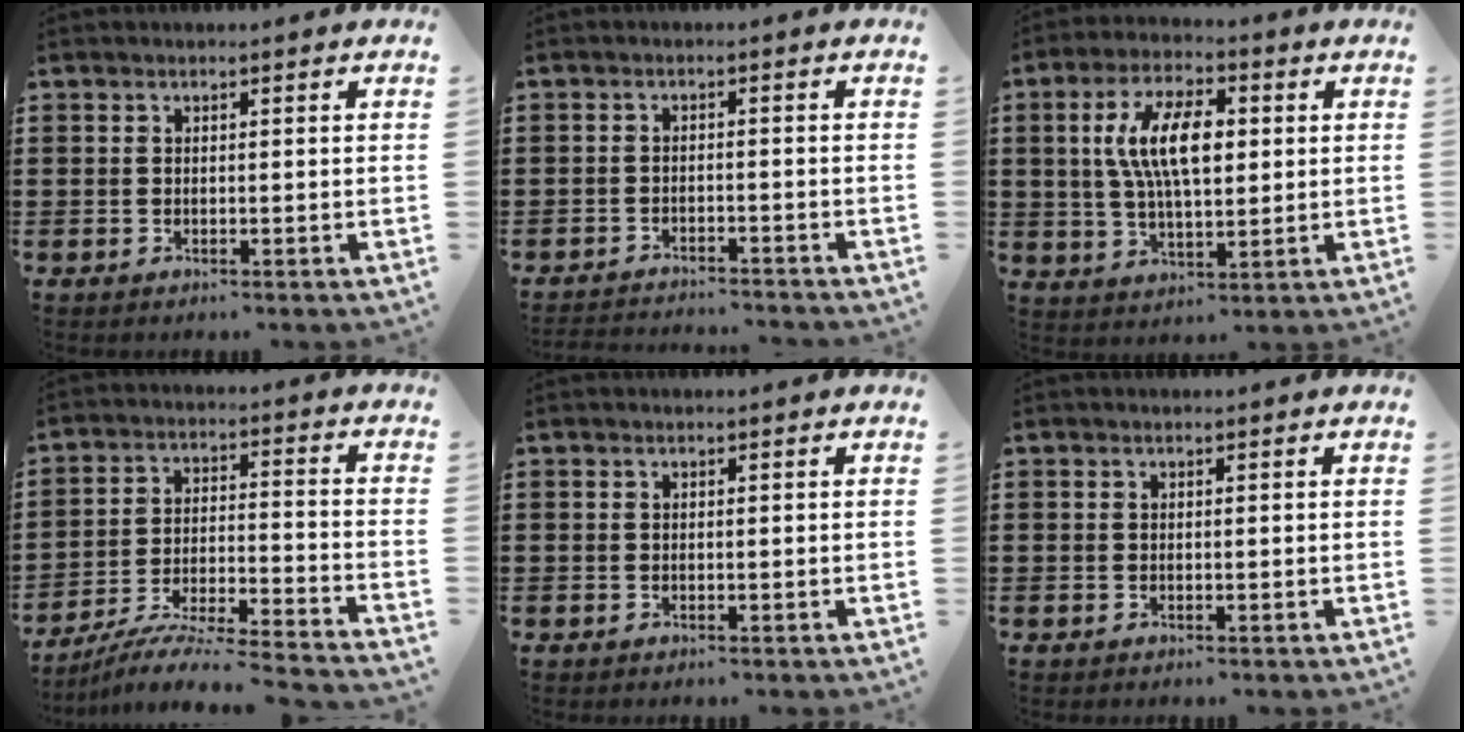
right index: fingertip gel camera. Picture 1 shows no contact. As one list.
[{"total": 2.1, "force": [-2.1, -0.1, 0.1], "torque": [-0.006, 0.001, -0.046]}, {"total": 10.2, "force": [1.7, 4.6, 8.9], "torque": [-0.188, 0.013, 0.025]}, {"total": 6.6, "force": [-6.3, -0.6, 2.1], "torque": [-0.041, -0.011, -0.128]}, {"total": 0.0}, {"total": 0.0}]